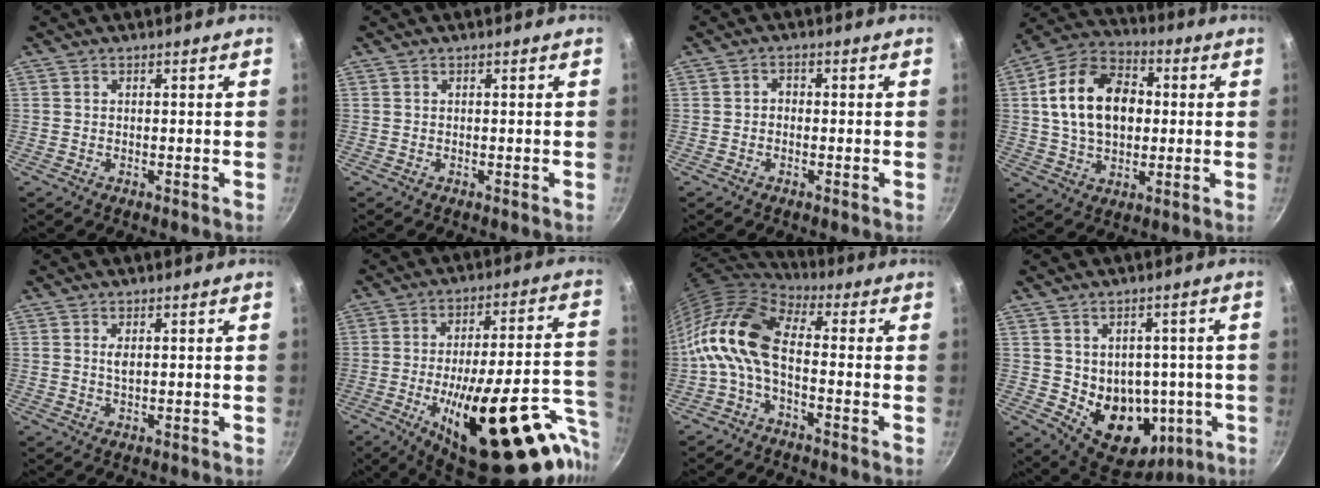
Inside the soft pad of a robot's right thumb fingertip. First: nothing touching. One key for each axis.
{"total": 0.0}
{"total": 1.8, "fx": -0.3, "fy": 1.4, "fz": 1.0, "tx": -0.012, "ty": 0.009, "tz": -0.008}
{"total": 17.5, "fx": 1.9, "fy": 12.0, "fz": 12.5, "tx": -0.186, "ty": 0.021, "tz": 0.021}
{"total": 1.8, "fx": 0.5, "fy": 0.8, "fz": 1.5, "tx": -0.028, "ty": -0.001, "tz": 0.012}
{"total": 31.3, "fx": -13.0, "fy": 10.6, "fz": 26.5, "tx": -0.333, "ty": 0.041, "tz": -0.184}
{"total": 12.7, "fx": -1.7, "fy": 6.4, "fz": 10.8, "tx": -0.213, "ty": 0.030, "tz": -0.051}
{"total": 14.2, "fx": -1.3, "fy": 11.3, "fz": 8.5, "tx": -0.077, "ty": -0.003, "tz": 0.008}